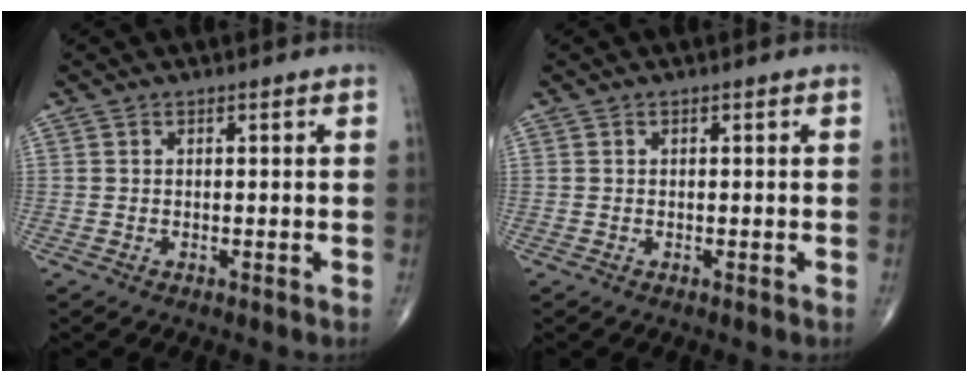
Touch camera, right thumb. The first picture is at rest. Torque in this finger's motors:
{"motor_torque": [-0.02, 0.02, -0.04, 0.03, 0.00]}